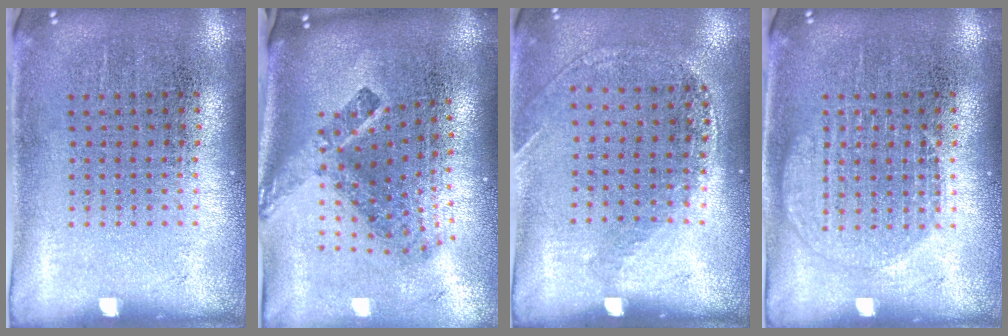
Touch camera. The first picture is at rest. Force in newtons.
{"total": 2.6, "press": 1.6, "slide": 2.1}
{"total": 1.2, "press": 1.1, "slide": 0.5}
{"total": 1.9, "press": 1.9, "slide": 0.3}